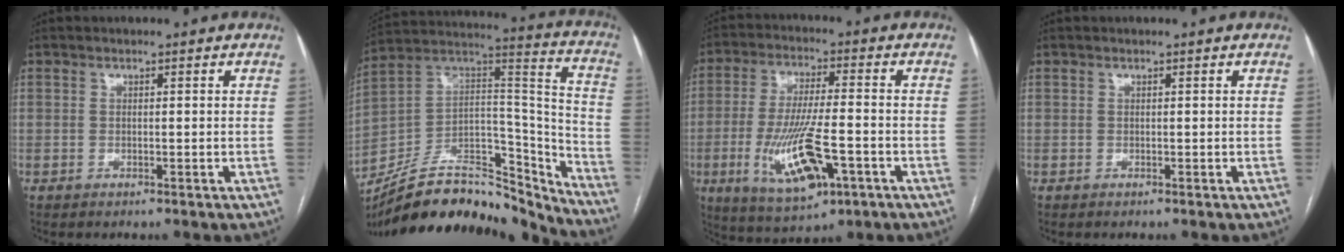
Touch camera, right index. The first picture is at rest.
{"total": 25.8, "force": [-22.1, 8.2, 10.5], "torque": [-0.160, 0.047, -0.353]}
{"total": 13.8, "force": [-4.6, 3.4, 12.6], "torque": [-0.245, -0.017, -0.069]}
{"total": 0.0}